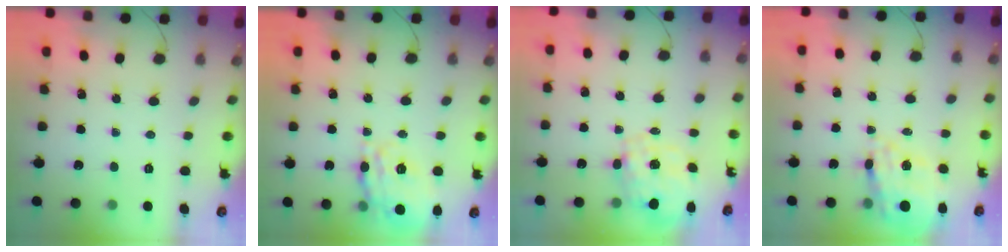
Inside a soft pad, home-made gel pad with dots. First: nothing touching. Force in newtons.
{"total": 16.4, "press": 16.3, "slide": 1.8}
{"total": 2.5, "press": 2.3, "slide": 1.0}
{"total": 17.1, "press": 16.7, "slide": 3.8}